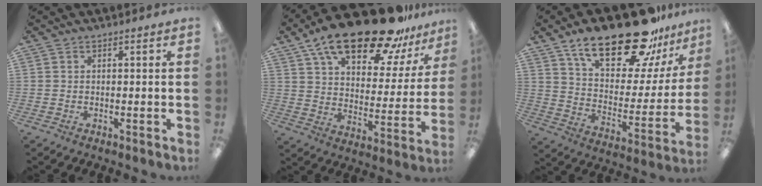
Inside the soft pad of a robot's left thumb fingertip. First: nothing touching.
{"total": 22.9, "force": [16.8, 7.8, 13.4], "torque": [-0.222, -0.104, 0.287]}
{"total": 26.9, "force": [18.6, 10.1, 16.7], "torque": [-0.260, -0.115, 0.311]}